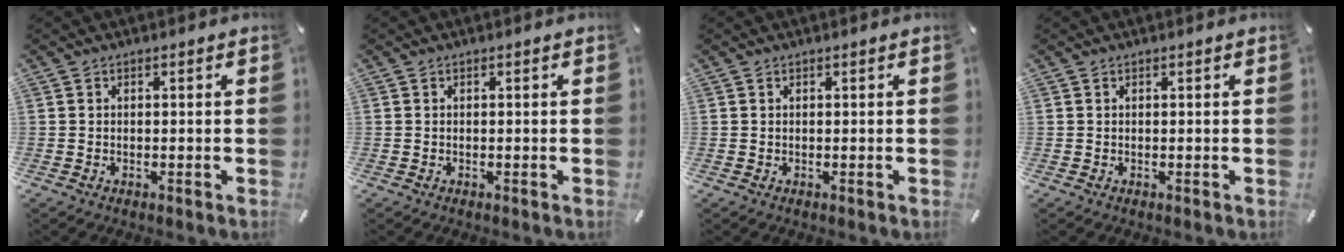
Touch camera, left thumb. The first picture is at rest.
{"total": 0.0}
{"total": 0.0}
{"total": 0.0}